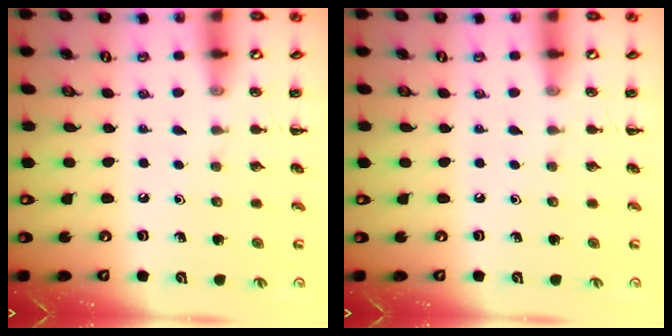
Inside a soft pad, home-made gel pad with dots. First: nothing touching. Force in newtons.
{"total": 0.0}